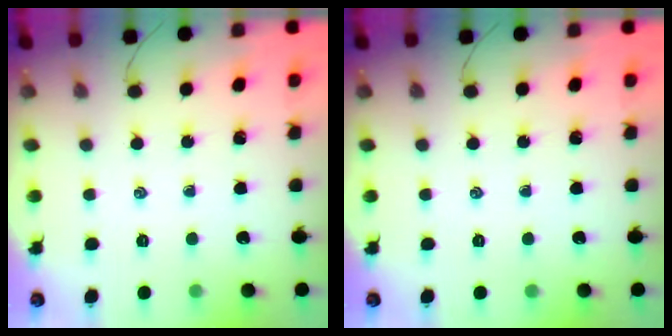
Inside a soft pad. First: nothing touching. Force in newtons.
{"total": 0.0}